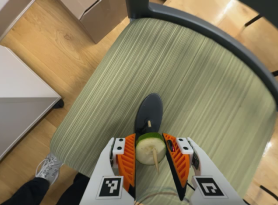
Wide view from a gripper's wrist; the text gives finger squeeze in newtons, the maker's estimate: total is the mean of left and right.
{"total": 10.7, "left": 11.6, "right": 9.8}